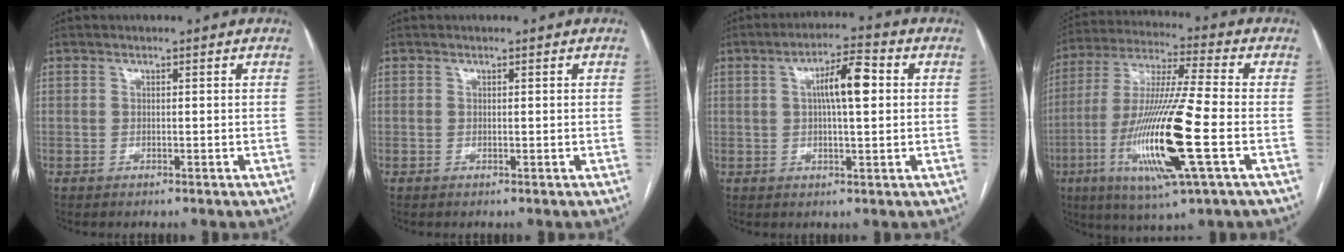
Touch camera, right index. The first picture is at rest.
{"total": 0.0}
{"total": 7.5, "force": [1.3, 1.4, 7.2], "torque": [-0.125, 0.020, 0.018]}
{"total": 18.9, "force": [-5.3, 0.8, 18.1], "torque": [-0.379, -0.023, -0.100]}